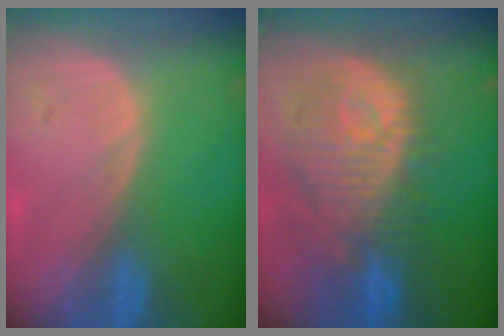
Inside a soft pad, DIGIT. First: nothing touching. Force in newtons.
{"total": 12.2, "press": 10.9, "slide": 5.4}